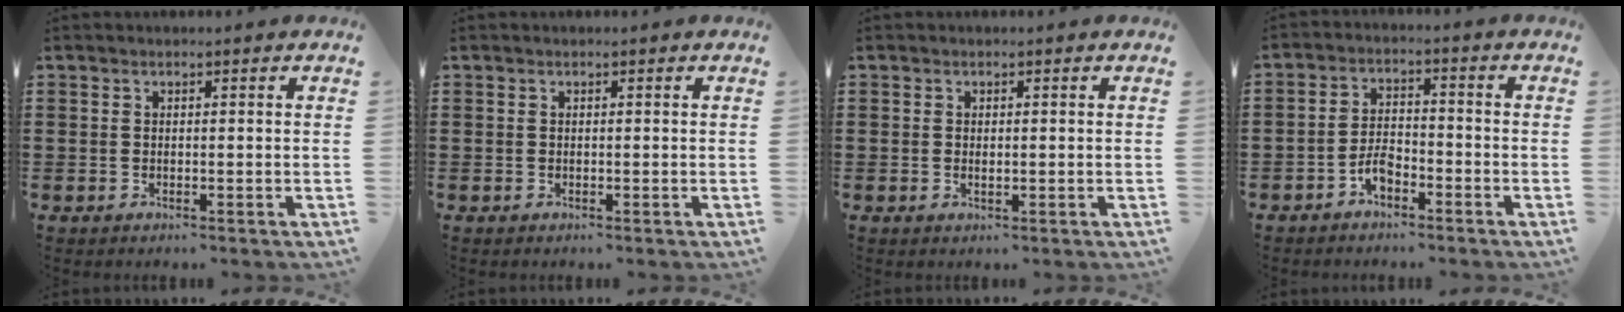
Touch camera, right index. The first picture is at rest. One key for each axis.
{"total": 0.0}
{"total": 0.9, "fx": 0.0, "fy": 0.4, "fz": 0.8, "tx": -0.017, "ty": 0.000, "tz": 0.000}
{"total": 3.7, "fx": -2.4, "fy": 1.7, "fz": 2.2, "tx": -0.055, "ty": 0.002, "tz": -0.051}